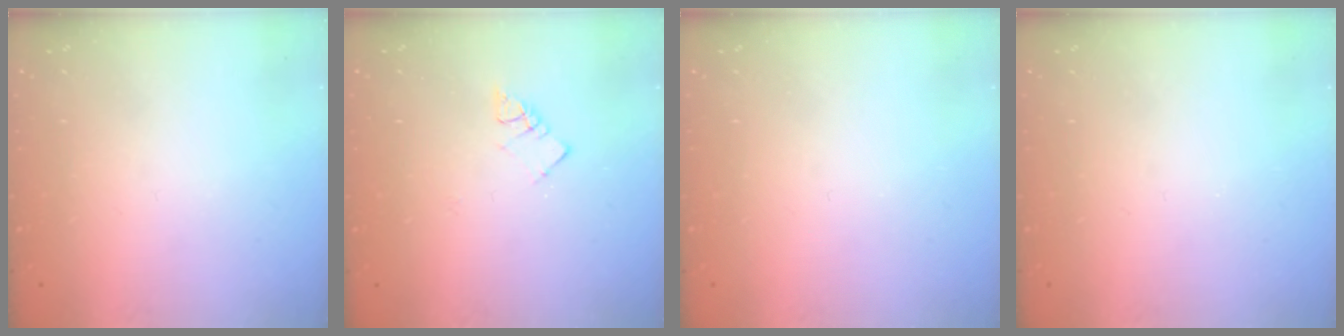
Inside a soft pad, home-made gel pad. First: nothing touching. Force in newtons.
{"total": 3.6, "press": 3.6, "slide": 0.3}
{"total": 0.0}
{"total": 0.0}